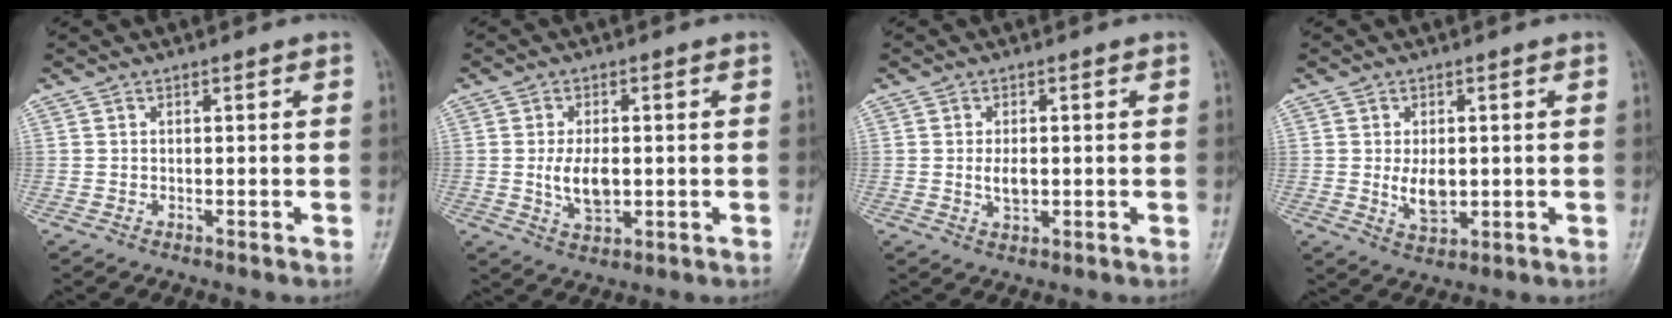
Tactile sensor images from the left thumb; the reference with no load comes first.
{"total": 6.2, "force": [-0.3, 3.5, 5.2], "torque": [-0.090, -0.008, -0.001]}
{"total": 3.3, "force": [-0.1, 1.9, 2.7], "torque": [-0.047, -0.004, -0.001]}
{"total": 5.5, "force": [0.0, 3.3, 4.4], "torque": [-0.063, -0.010, 0.008]}